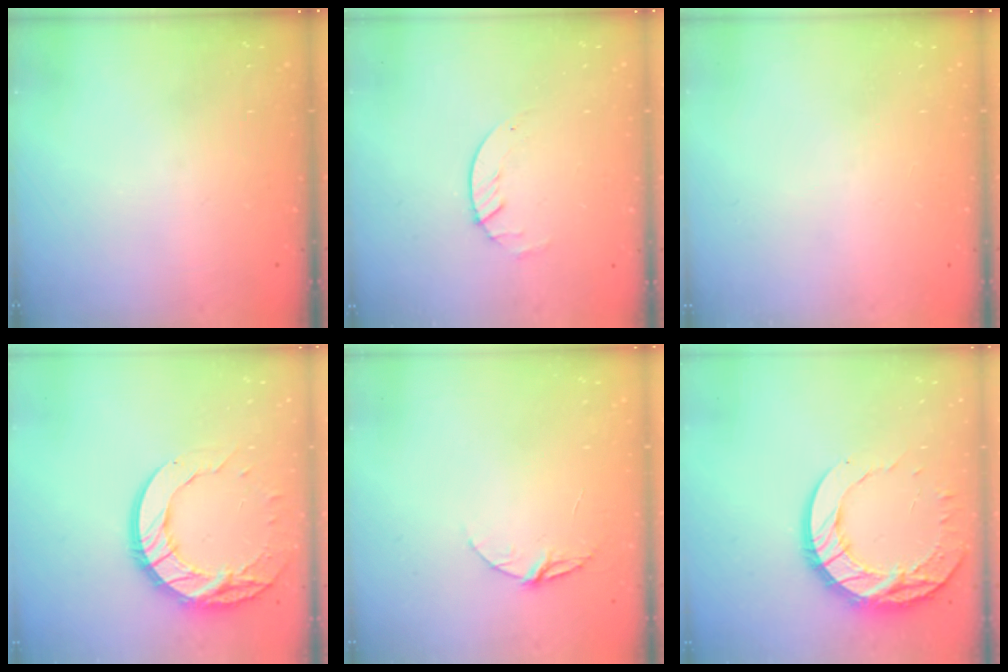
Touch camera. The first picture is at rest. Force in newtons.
{"total": 1.7, "press": 1.6, "slide": 0.2}
{"total": 0.0}
{"total": 14.4, "press": 14.4, "slide": 0.7}
{"total": 5.3, "press": 5.3, "slide": 0.5}
{"total": 17.2, "press": 17.1, "slide": 1.5}